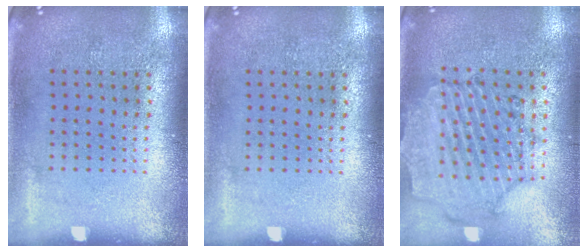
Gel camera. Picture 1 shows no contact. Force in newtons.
{"total": 0.0}
{"total": 1.7, "press": 1.6, "slide": 0.3}